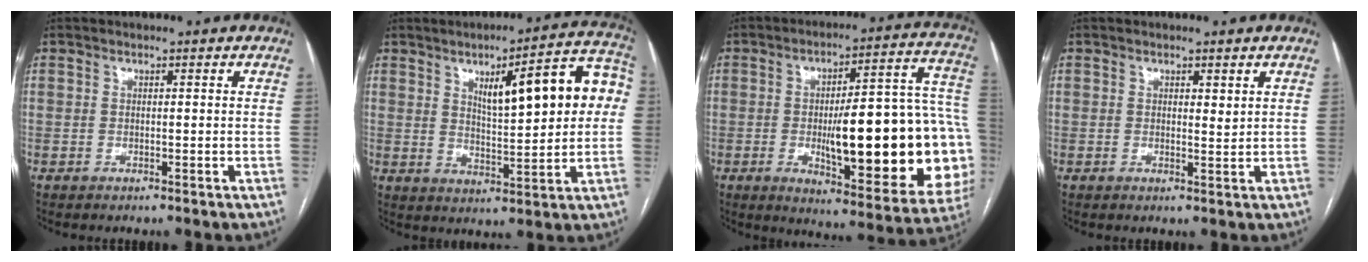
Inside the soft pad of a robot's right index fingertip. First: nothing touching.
{"total": 15.0, "force": [3.4, 3.3, 14.2], "torque": [-0.190, 0.029, 0.050]}
{"total": 27.9, "force": [-3.6, 6.1, 27.0], "torque": [-0.288, 0.019, -0.038]}
{"total": 1.3, "force": [0.7, 0.5, 1.0], "torque": [-0.015, -0.006, 0.011]}